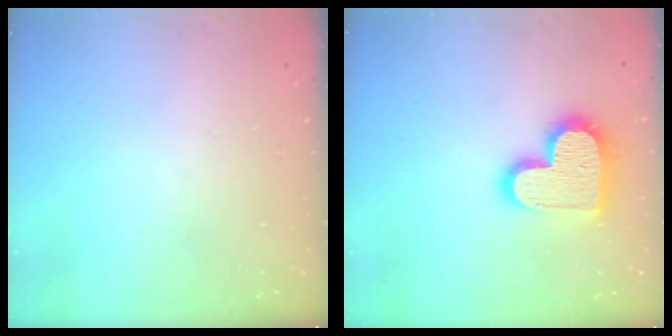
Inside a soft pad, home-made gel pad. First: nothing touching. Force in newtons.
{"total": 17.1, "press": 17.1, "slide": 1.1}